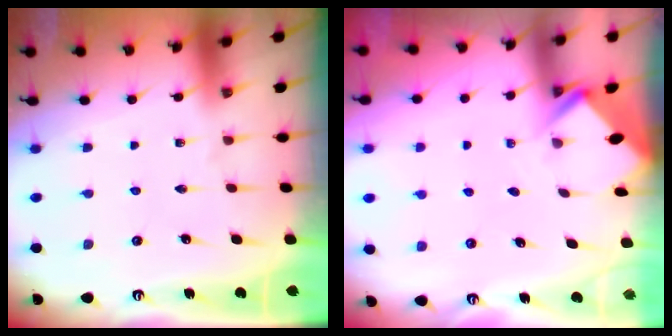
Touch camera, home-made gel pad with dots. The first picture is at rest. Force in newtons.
{"total": 2.7, "press": 2.7, "slide": 0.2}